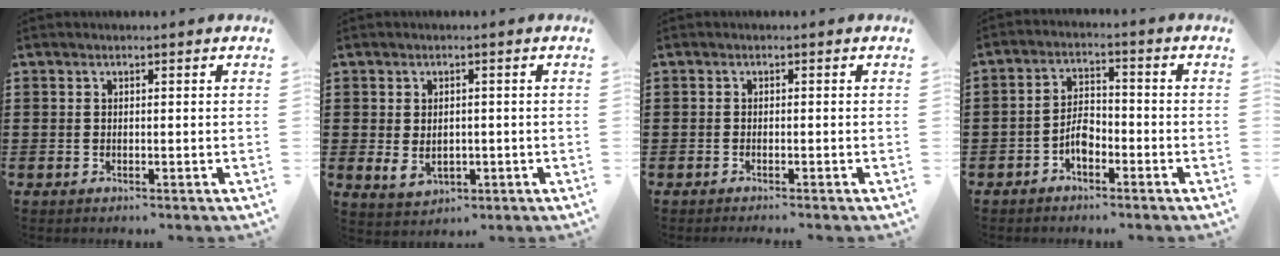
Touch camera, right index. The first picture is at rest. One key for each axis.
{"total": 2.8, "fx": -0.2, "fy": 2.1, "fz": 1.9, "tx": -0.042, "ty": 0.007, "tz": -0.005}
{"total": 0.5, "fx": -0.5, "fy": 0.0, "fz": 0.2, "tx": -0.004, "ty": -0.002, "tz": -0.009}
{"total": 4.2, "fx": -2.1, "fy": 2.2, "fz": 2.8, "tx": -0.064, "ty": 0.003, "tz": -0.044}